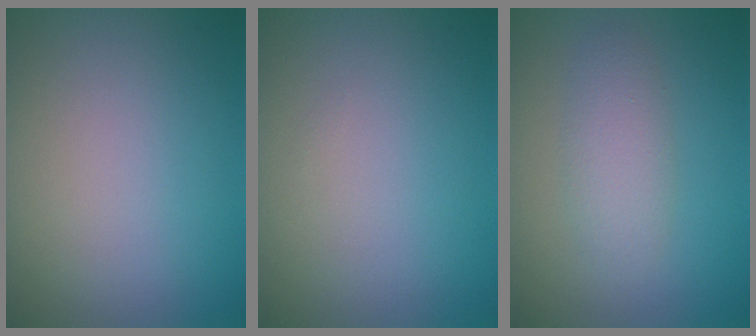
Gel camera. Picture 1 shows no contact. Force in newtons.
{"total": 0.0}
{"total": 2.7, "press": 2.7, "slide": 0.1}